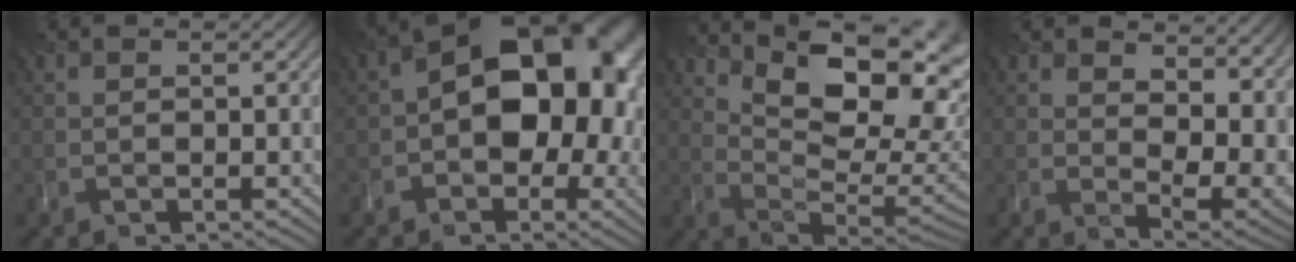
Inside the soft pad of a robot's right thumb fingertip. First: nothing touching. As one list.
[{"total": 14.5, "force": [0.3, 9.9, 10.6], "torque": [-0.127, 0.000, 0.000]}, {"total": 15.4, "force": [7.6, 6.5, 11.7], "torque": [-0.175, 0.002, 0.120]}, {"total": 13.7, "force": [6.6, 7.0, 9.8], "torque": [-0.130, -0.002, 0.117]}]